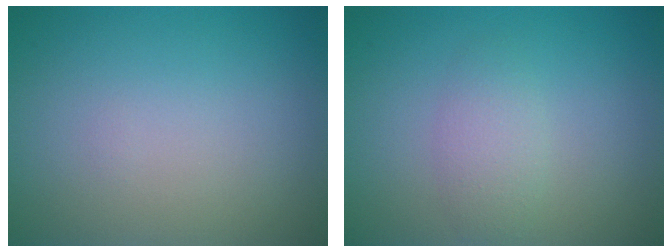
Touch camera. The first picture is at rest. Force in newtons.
{"total": 2.0, "press": 2.0, "slide": 0.0}